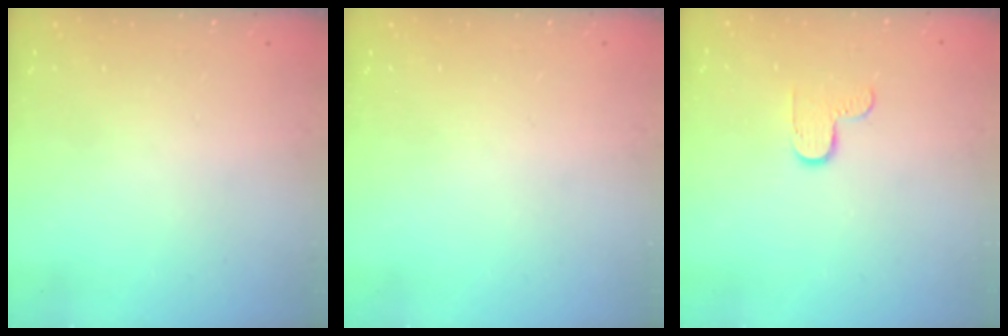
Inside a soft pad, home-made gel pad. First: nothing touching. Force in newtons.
{"total": 0.0}
{"total": 4.7, "press": 4.7, "slide": 0.4}